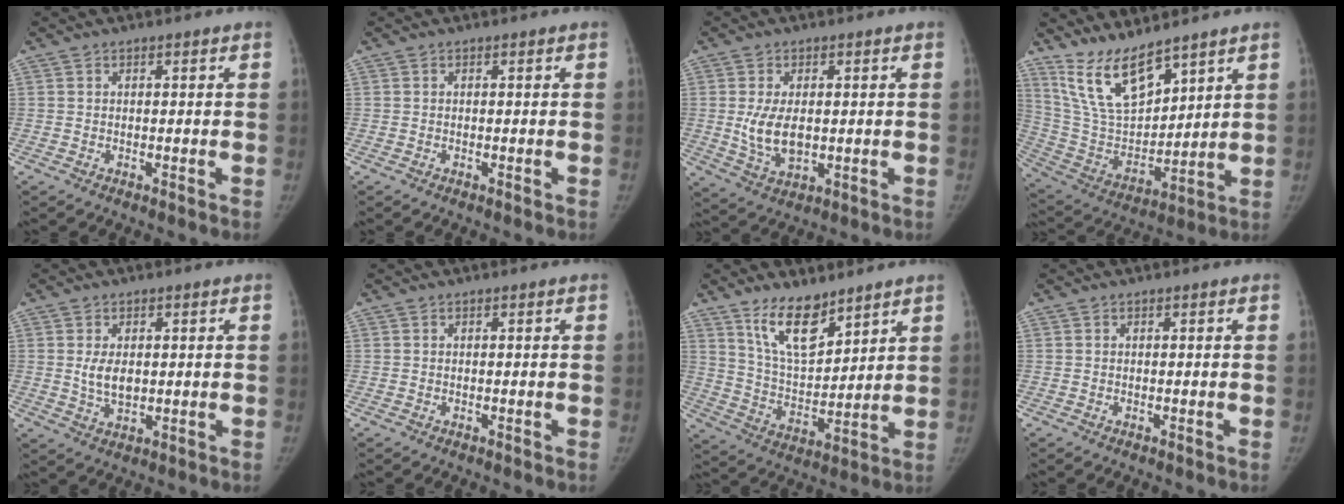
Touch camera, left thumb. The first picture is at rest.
{"total": 0.0}
{"total": 7.6, "force": [0.2, 4.5, 6.2], "torque": [-0.110, -0.010, 0.015]}
{"total": 13.8, "force": [10.6, 4.6, 7.5], "torque": [-0.118, -0.066, 0.223]}
{"total": 4.8, "force": [0.7, 2.9, 3.7], "torque": [-0.061, -0.011, 0.019]}
{"total": 0.0}
{"total": 11.7, "force": [8.4, 4.9, 6.6], "torque": [-0.090, -0.065, 0.167]}
{"total": 0.0}